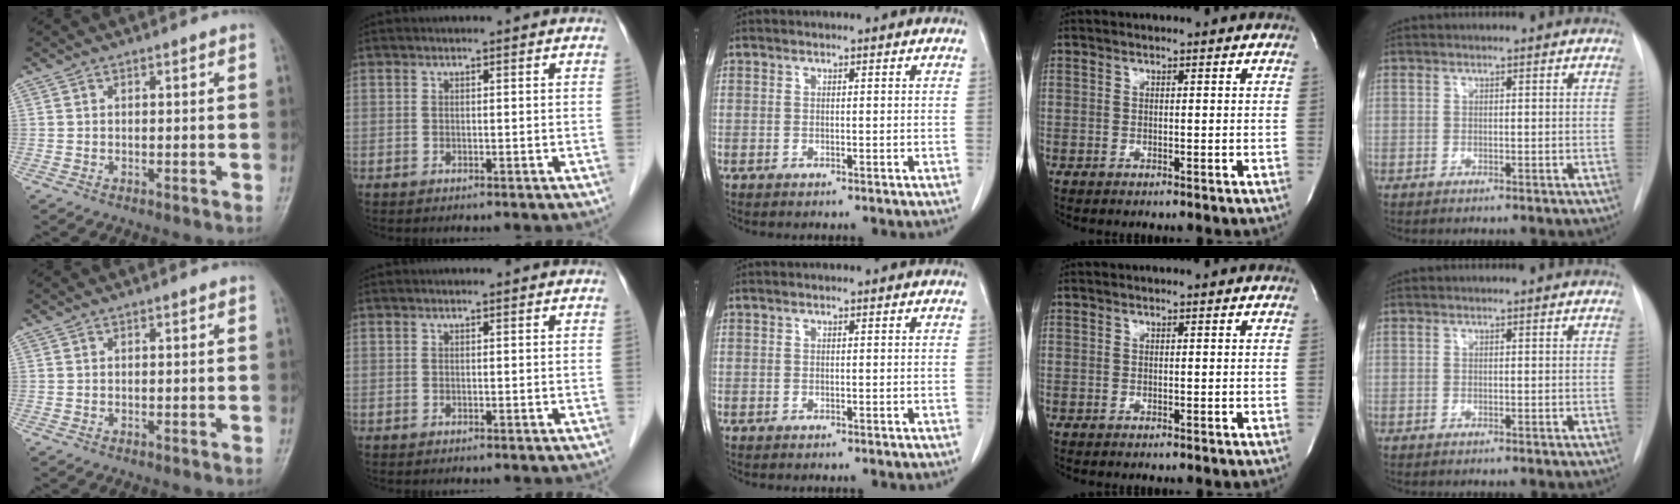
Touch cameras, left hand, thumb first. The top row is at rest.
{}